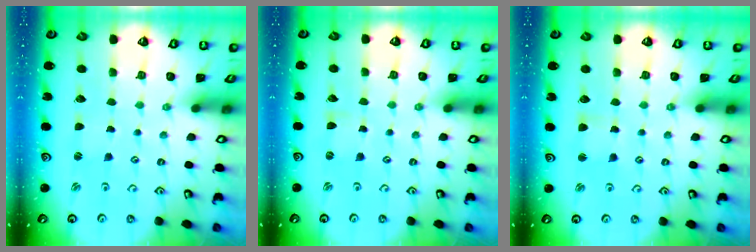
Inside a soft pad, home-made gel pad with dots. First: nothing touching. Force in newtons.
{"total": 0.0}
{"total": 1.9, "press": 1.9, "slide": 0.2}